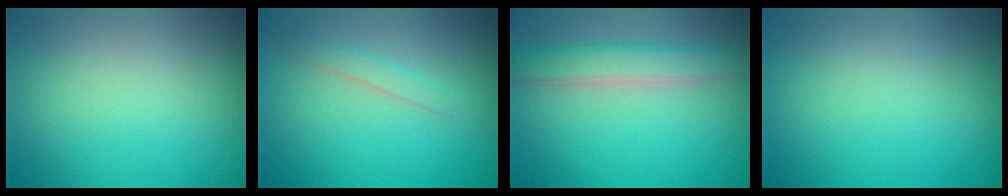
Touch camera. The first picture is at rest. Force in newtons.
{"total": 1.2, "press": 1.2, "slide": 0.1}
{"total": 3.2, "press": 3.2, "slide": 0.1}
{"total": 0.0}